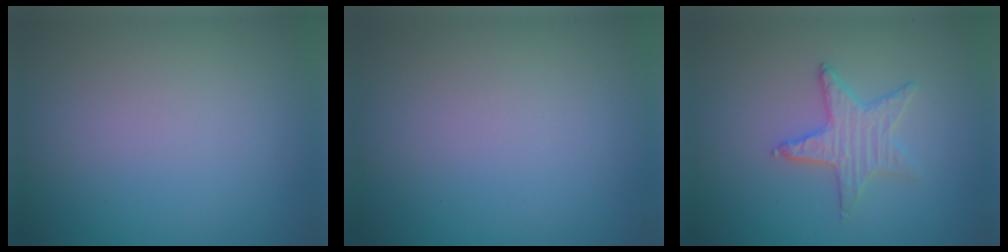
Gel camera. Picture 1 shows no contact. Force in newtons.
{"total": 0.0}
{"total": 1.9, "press": 1.9, "slide": 0.2}